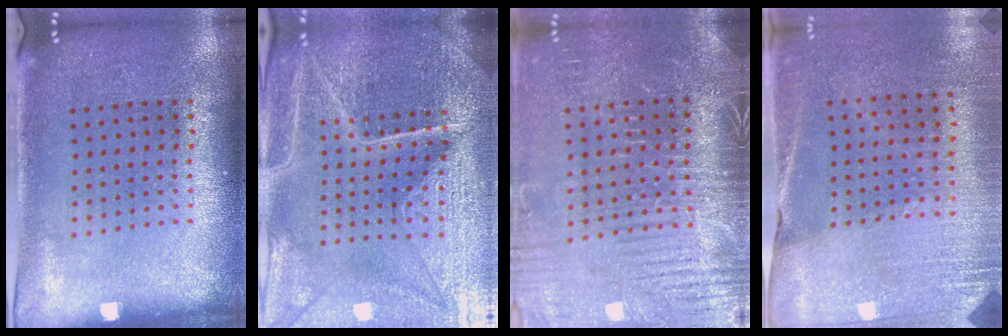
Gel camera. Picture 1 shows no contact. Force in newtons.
{"total": 5.8, "press": 5.3, "slide": 2.4}
{"total": 4.1, "press": 3.7, "slide": 1.6}
{"total": 2.6, "press": 2.5, "slide": 0.8}